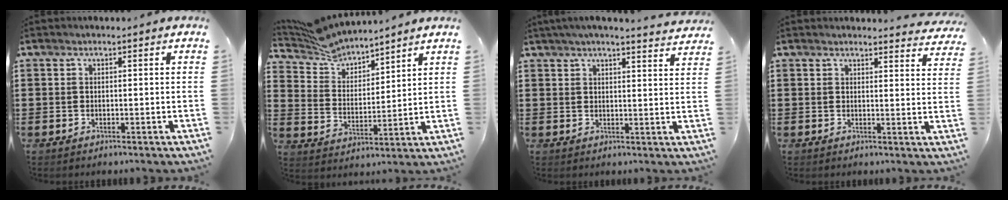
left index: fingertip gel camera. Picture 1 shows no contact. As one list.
[{"total": 5.8, "force": [5.7, 1.0, 0.5], "torque": [-0.040, -0.027, 0.101]}, {"total": 3.6, "force": [3.4, -0.3, 1.2], "torque": [-0.034, -0.011, 0.061]}, {"total": 2.5, "force": [2.5, 0.1, 0.1], "torque": [-0.002, -0.013, 0.047]}]